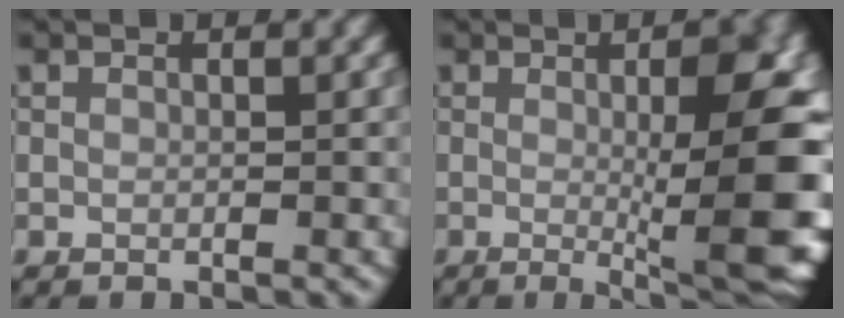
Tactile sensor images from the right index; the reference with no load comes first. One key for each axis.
{"total": 13.0, "fx": -0.3, "fy": 3.3, "fz": 12.5, "tx": -0.124, "ty": 0.000, "tz": -0.001}